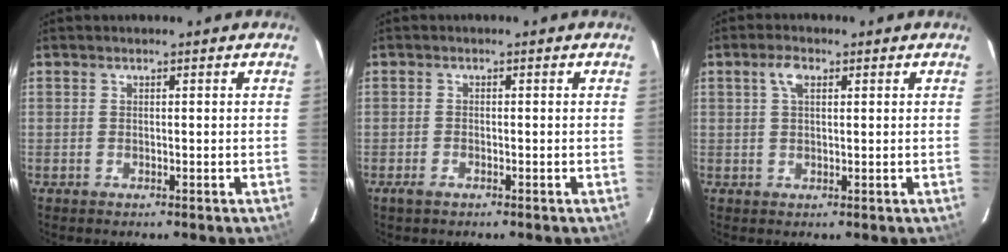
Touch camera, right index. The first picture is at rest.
{"total": 1.6, "force": [-1.2, 0.6, 0.9], "torque": [-0.023, -0.002, -0.023]}
{"total": 2.8, "force": [1.1, 1.4, 2.2], "torque": [-0.045, 0.009, 0.021]}